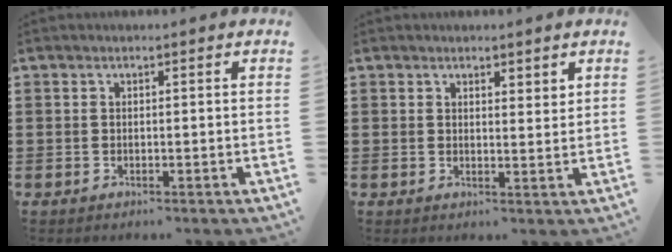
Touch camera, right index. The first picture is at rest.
{"total": 1.9, "force": [1.7, 0.7, 0.2], "torque": [-0.008, 0.005, 0.034]}